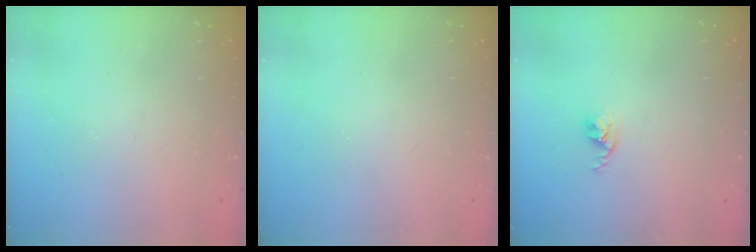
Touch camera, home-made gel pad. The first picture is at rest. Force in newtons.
{"total": 0.0}
{"total": 2.7, "press": 2.7, "slide": 0.4}